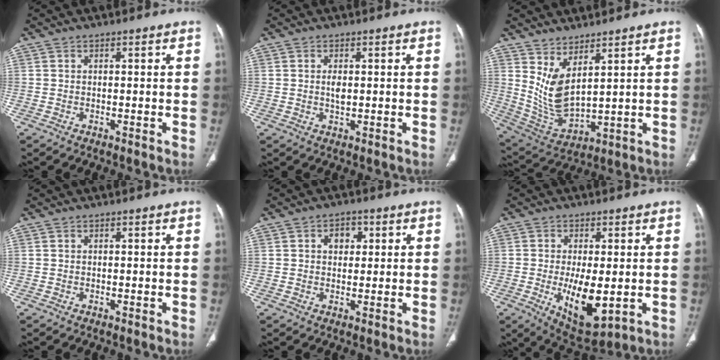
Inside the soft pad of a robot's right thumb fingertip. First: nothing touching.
{"total": 2.0, "force": [0.3, 1.0, 1.8], "torque": [-0.032, -0.002, 0.008]}
{"total": 9.4, "force": [4.6, 3.6, 7.4], "torque": [-0.142, -0.049, 0.113]}
{"total": 0.0}
{"total": 3.8, "force": [1.1, 2.8, 2.2], "torque": [-0.014, 0.000, 0.014]}
{"total": 11.3, "force": [-1.9, 4.9, 10.0], "torque": [-0.154, -0.023, -0.016]}